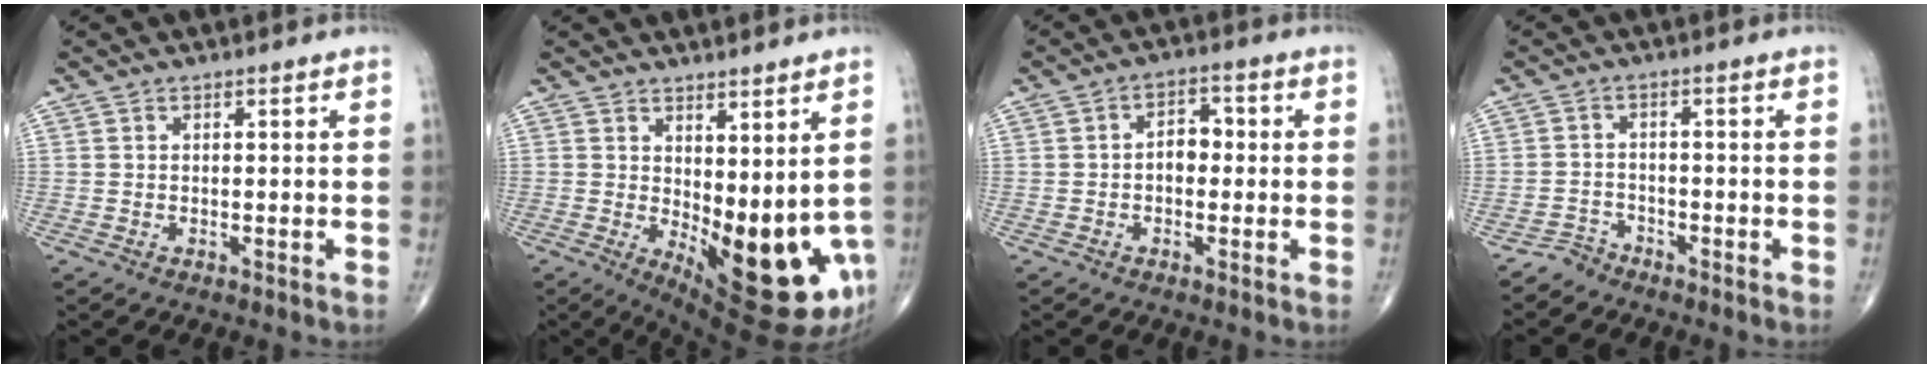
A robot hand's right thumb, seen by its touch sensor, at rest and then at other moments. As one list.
[{"total": 14.9, "force": [-0.8, 6.1, 13.6], "torque": [-0.176, -0.034, 0.011]}, {"total": 4.5, "force": [-0.2, 3.0, 3.4], "torque": [-0.038, 0.019, -0.012]}, {"total": 2.7, "force": [-2.4, 1.0, -0.6], "torque": [0.022, 0.004, -0.050]}]